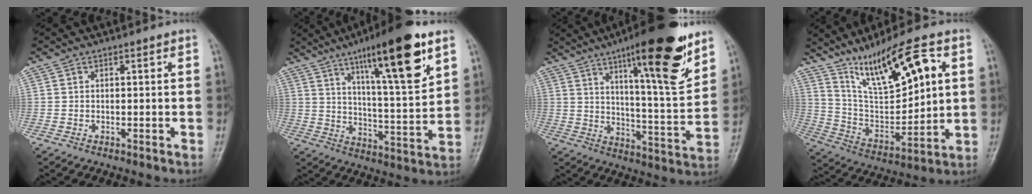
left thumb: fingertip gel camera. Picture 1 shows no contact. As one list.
[{"total": 19.3, "force": [10.7, 3.5, 15.7], "torque": [-0.228, -0.047, 0.172]}, {"total": 20.2, "force": [12.3, 3.8, 15.6], "torque": [-0.201, -0.066, 0.189]}, {"total": 17.8, "force": [8.2, 5.9, 14.7], "torque": [-0.229, -0.024, 0.162]}]